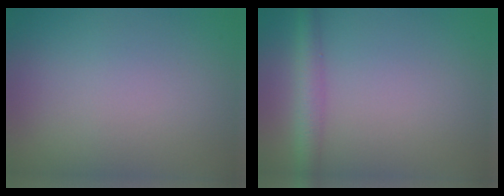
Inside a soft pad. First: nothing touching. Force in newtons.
{"total": 3.1, "press": 3.1, "slide": 0.1}